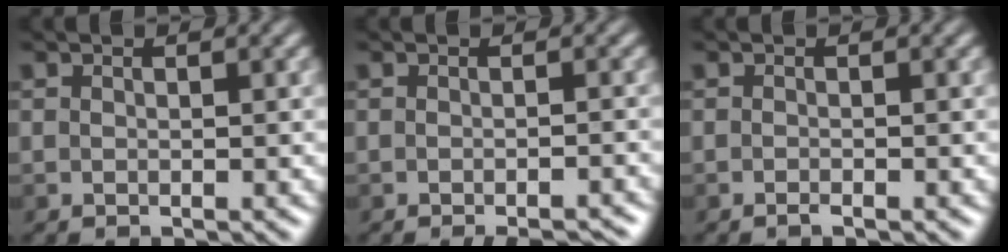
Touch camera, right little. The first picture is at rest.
{"total": 2.9, "force": [-2.2, 0.5, 1.8], "torque": [-0.019, -0.003, -0.028]}
{"total": 0.6, "force": [-0.4, 0.1, 0.4], "torque": [-0.006, -0.001, -0.007]}